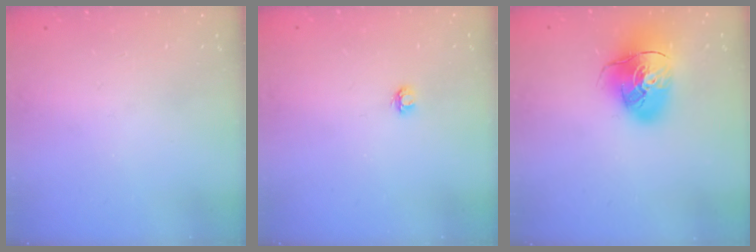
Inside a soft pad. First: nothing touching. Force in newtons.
{"total": 3.2, "press": 3.2, "slide": 0.3}
{"total": 16.2, "press": 16.0, "slide": 2.4}